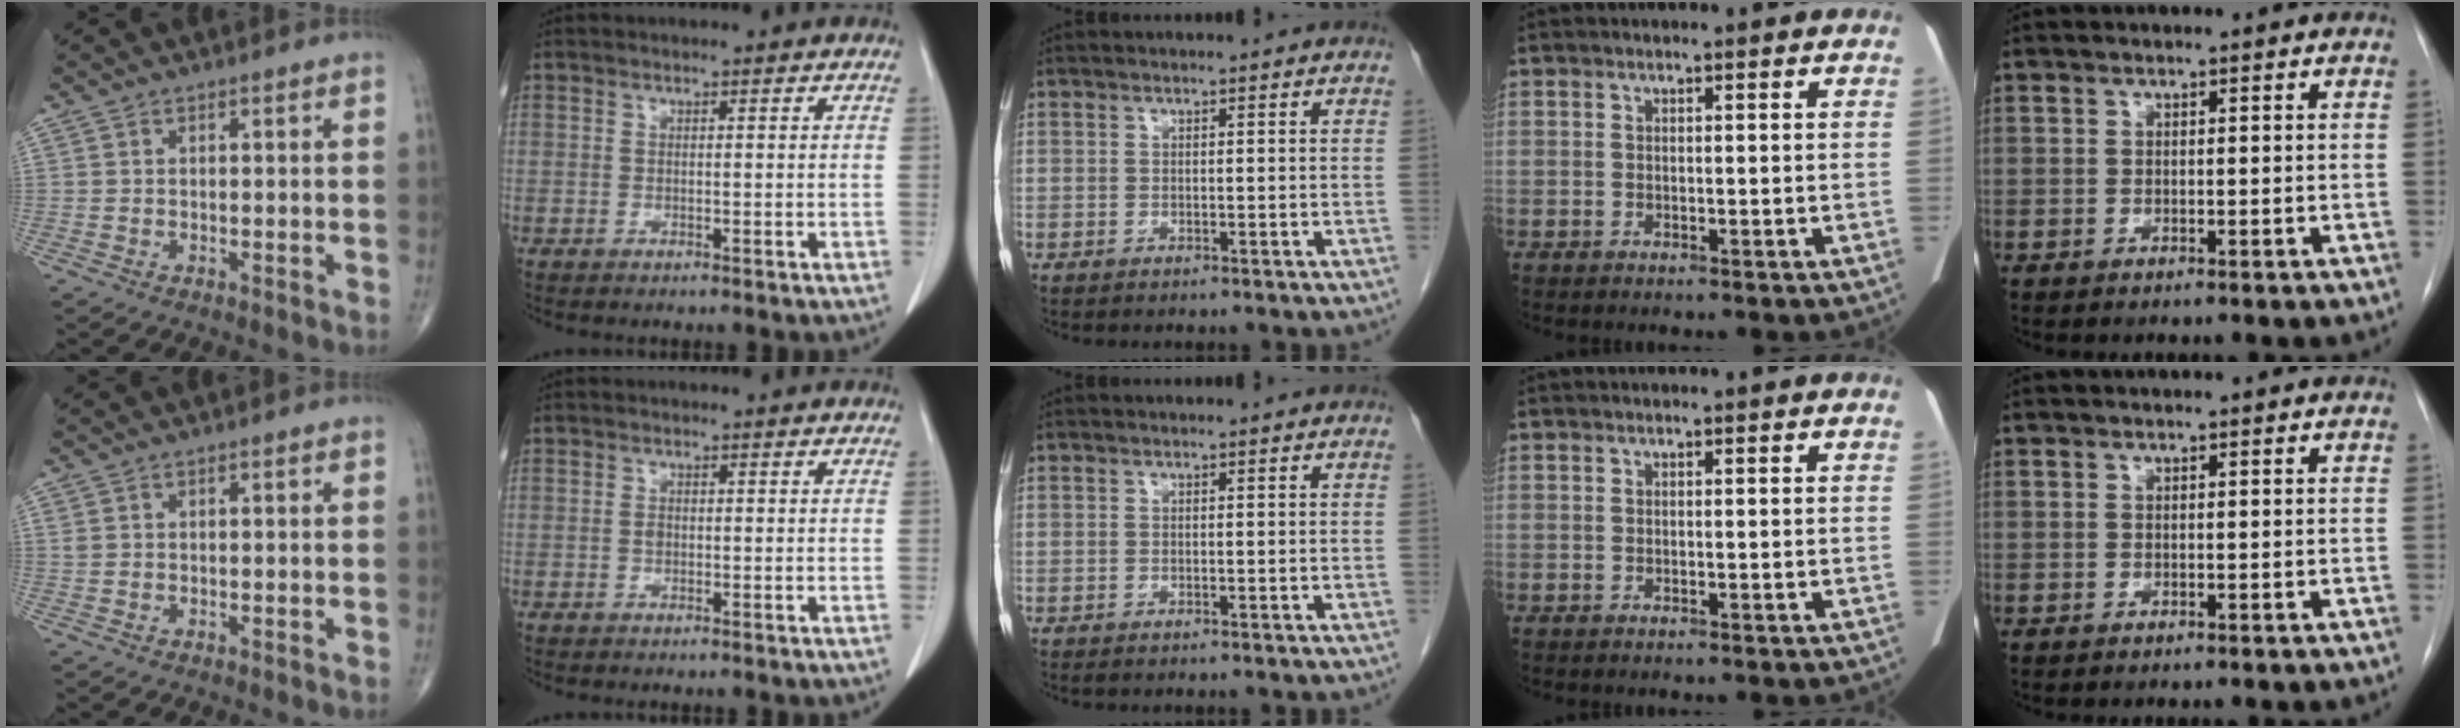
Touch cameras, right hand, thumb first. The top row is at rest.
{"thumb": {"total": 0.6, "force": [0.3, 0.4, 0.3], "torque": [-0.004, 0.005, 0.007]}, "index": {"total": 0.8, "force": [-0.1, 0.5, 0.6], "torque": [-0.013, 0.001, -0.003]}}